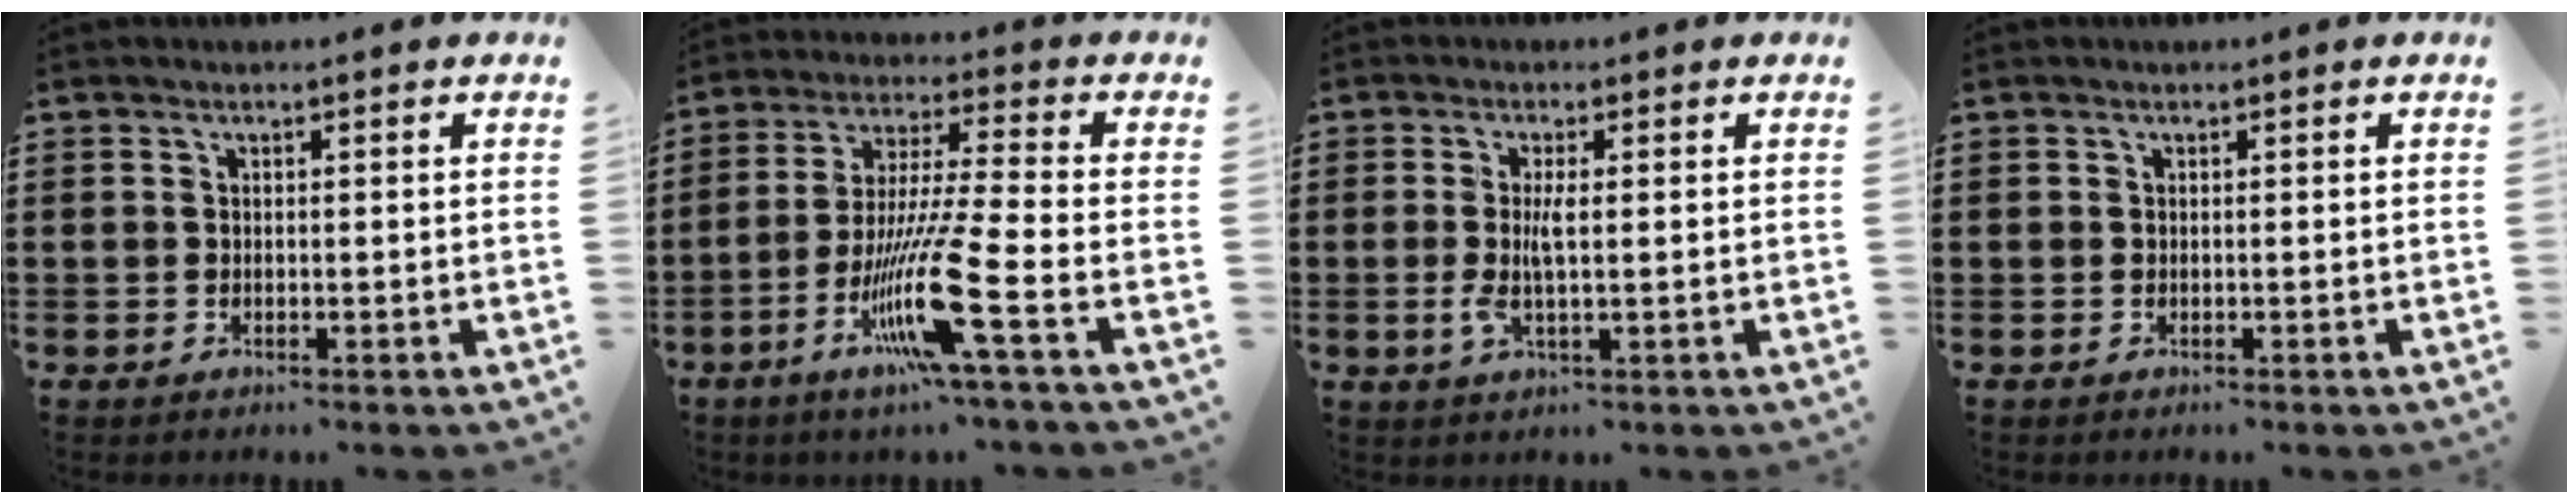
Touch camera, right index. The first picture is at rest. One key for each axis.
{"total": 13.9, "fx": -5.8, "fy": 0.2, "fz": 12.6, "tx": -0.260, "ty": -0.017, "tz": -0.111}
{"total": 3.7, "fx": -0.2, "fy": 0.7, "fz": 3.6, "tx": -0.079, "ty": -0.006, "tz": -0.009}
{"total": 0.0}